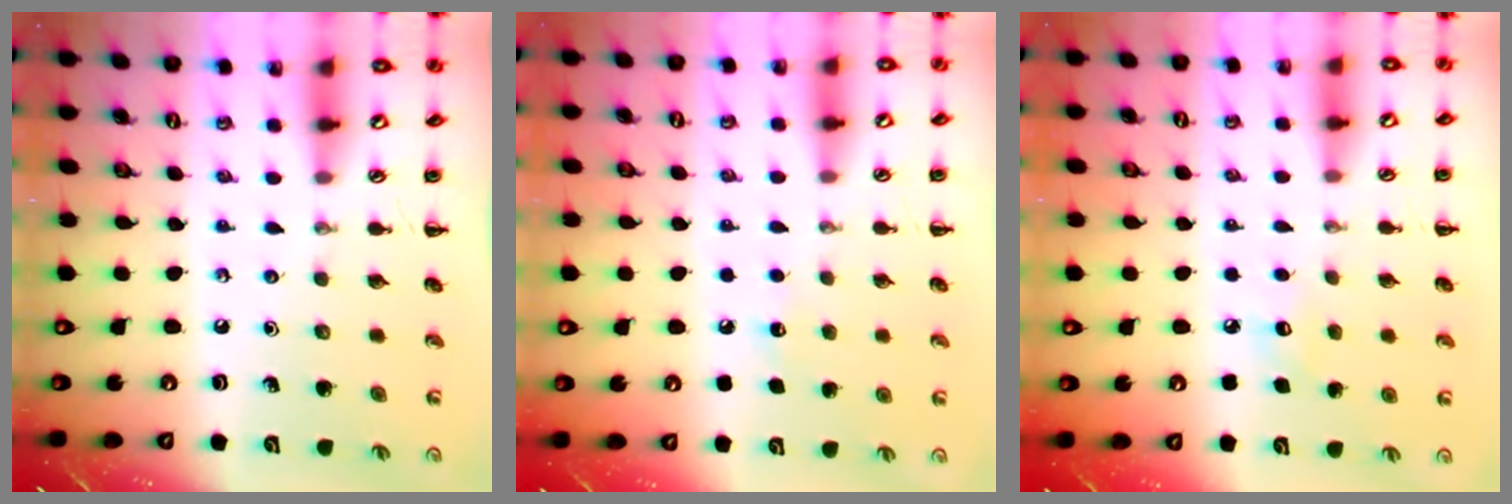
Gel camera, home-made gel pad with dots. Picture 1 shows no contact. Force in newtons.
{"total": 4.8, "press": 4.6, "slide": 1.2}
{"total": 6.0, "press": 5.8, "slide": 1.4}